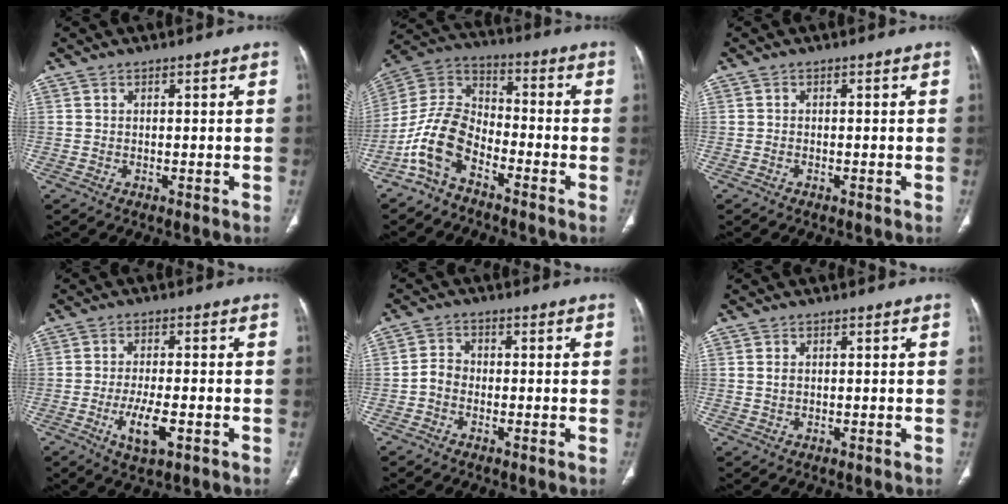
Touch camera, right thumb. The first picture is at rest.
{"total": 11.4, "force": [-6.6, 6.3, 6.8], "torque": [-0.130, 0.063, -0.143]}
{"total": 0.0}
{"total": 6.7, "force": [-2.4, 2.3, 5.8], "torque": [-0.104, 0.002, -0.039]}
{"total": 2.5, "force": [-0.9, 2.0, 1.2], "torque": [-0.010, 0.011, -0.026]}
{"total": 1.5, "force": [0.3, 1.0, 1.1], "torque": [-0.020, -0.001, 0.007]}